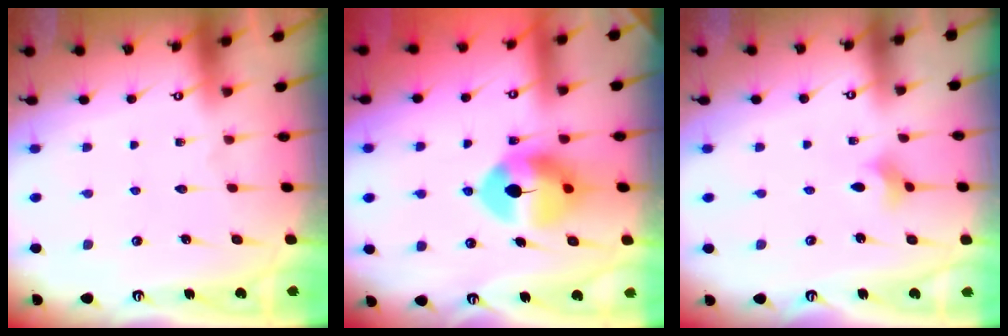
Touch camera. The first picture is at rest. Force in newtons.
{"total": 9.5, "press": 9.4, "slide": 1.0}
{"total": 2.1, "press": 2.0, "slide": 0.5}